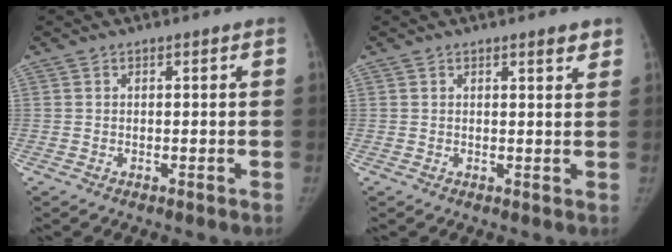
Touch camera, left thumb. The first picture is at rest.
{"total": 2.2, "force": [1.6, 0.5, 1.5], "torque": [-0.014, -0.009, 0.020]}